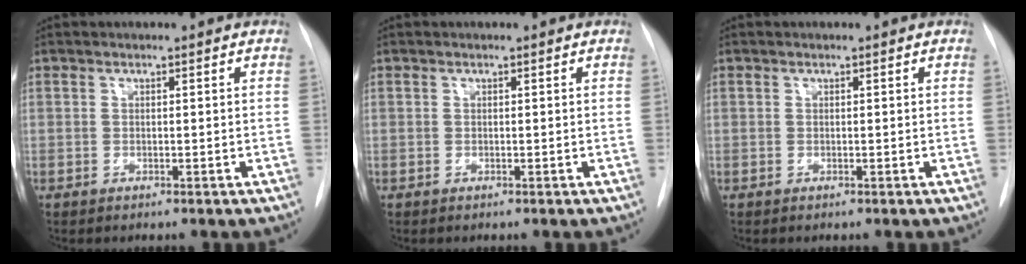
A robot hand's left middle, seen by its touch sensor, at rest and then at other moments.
{"total": 0.0}
{"total": 0.0}